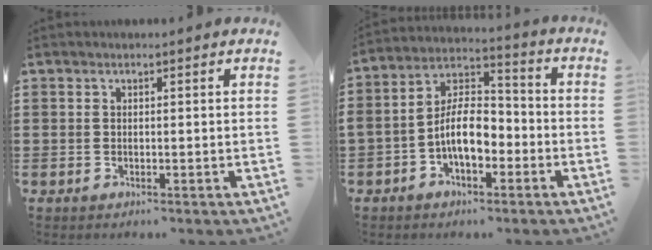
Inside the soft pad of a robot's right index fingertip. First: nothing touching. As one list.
[{"total": 8.2, "force": [-3.0, 4.1, 6.4], "torque": [-0.139, 0.008, -0.060]}]